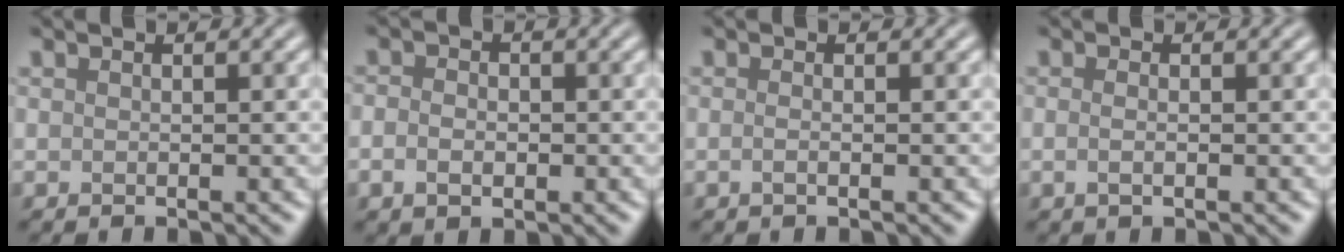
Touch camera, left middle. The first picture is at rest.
{"total": 2.3, "force": [-0.4, 1.7, 1.5], "torque": [-0.020, -0.002, -0.012]}
{"total": 0.8, "force": [-0.2, 0.3, 0.7], "torque": [-0.014, -0.005, -0.008]}
{"total": 1.1, "force": [-0.2, 0.4, 1.0], "torque": [-0.019, -0.004, -0.005]}